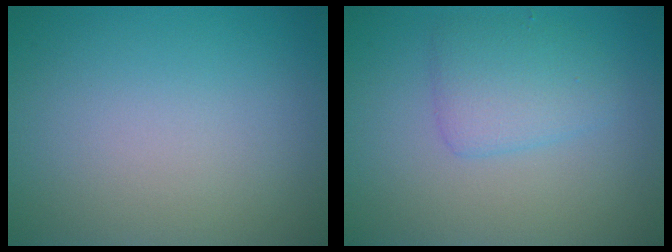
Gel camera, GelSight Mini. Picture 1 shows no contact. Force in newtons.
{"total": 2.8, "press": 2.8, "slide": 0.1}